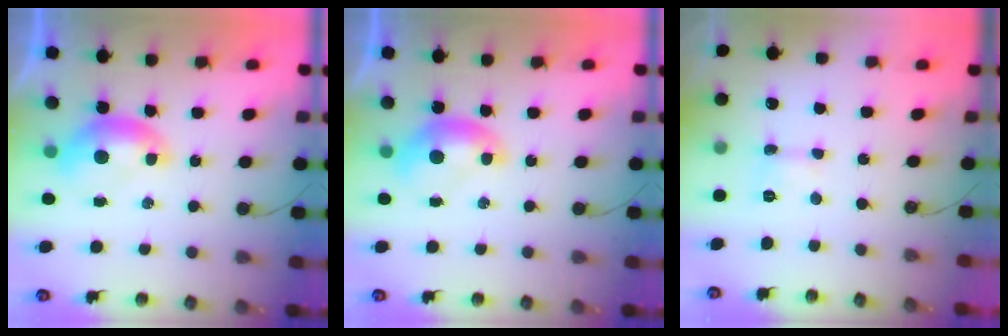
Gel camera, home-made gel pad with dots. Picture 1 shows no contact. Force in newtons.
{"total": 0.0}
{"total": 2.4, "press": 2.4, "slide": 0.6}